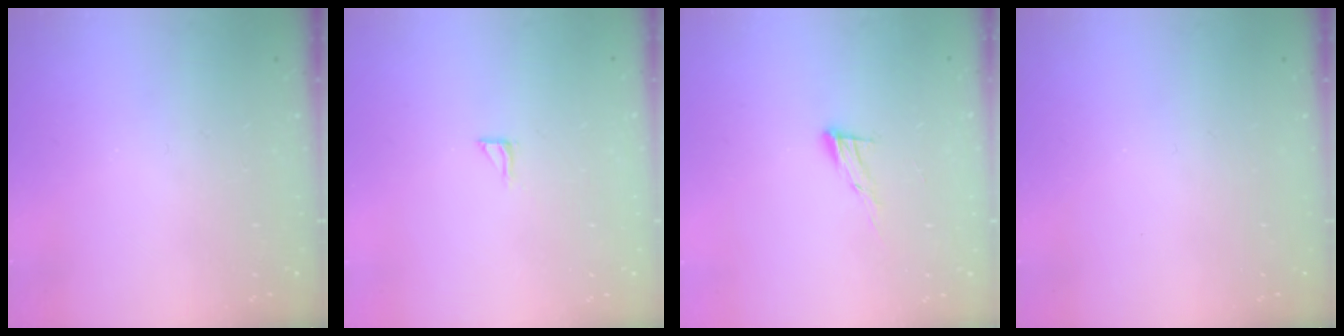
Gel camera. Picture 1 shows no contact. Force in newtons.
{"total": 3.6, "press": 3.6, "slide": 0.4}
{"total": 8.3, "press": 8.2, "slide": 1.3}
{"total": 0.0}